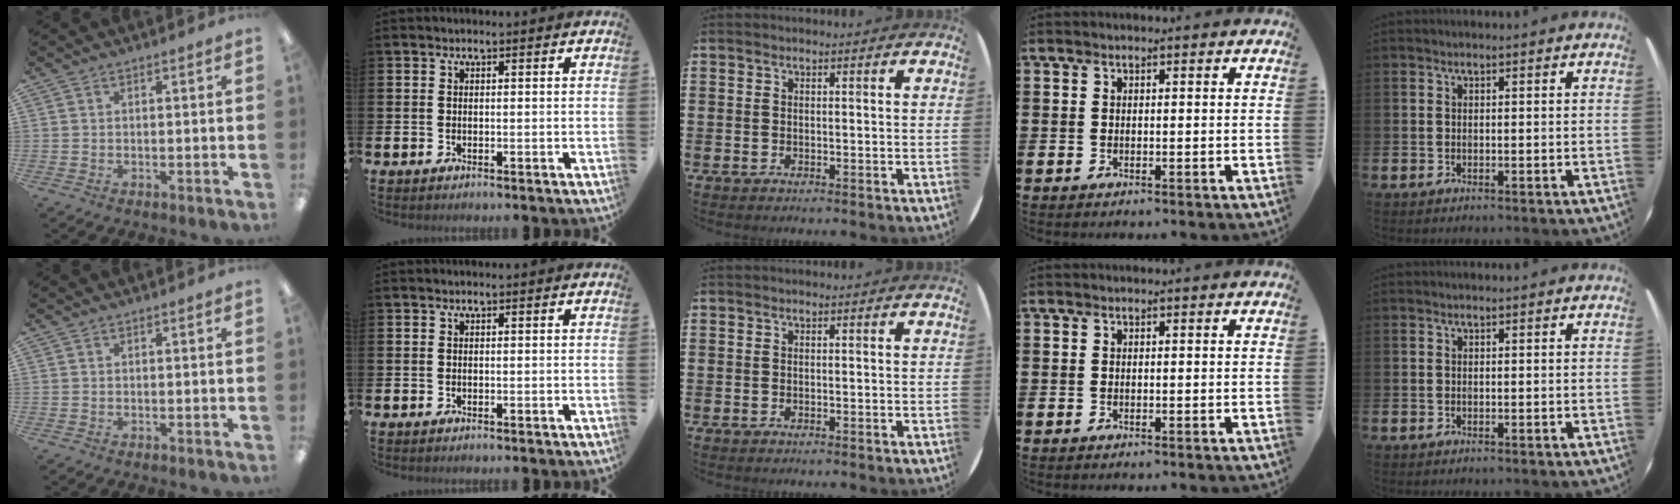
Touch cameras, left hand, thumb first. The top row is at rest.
{}